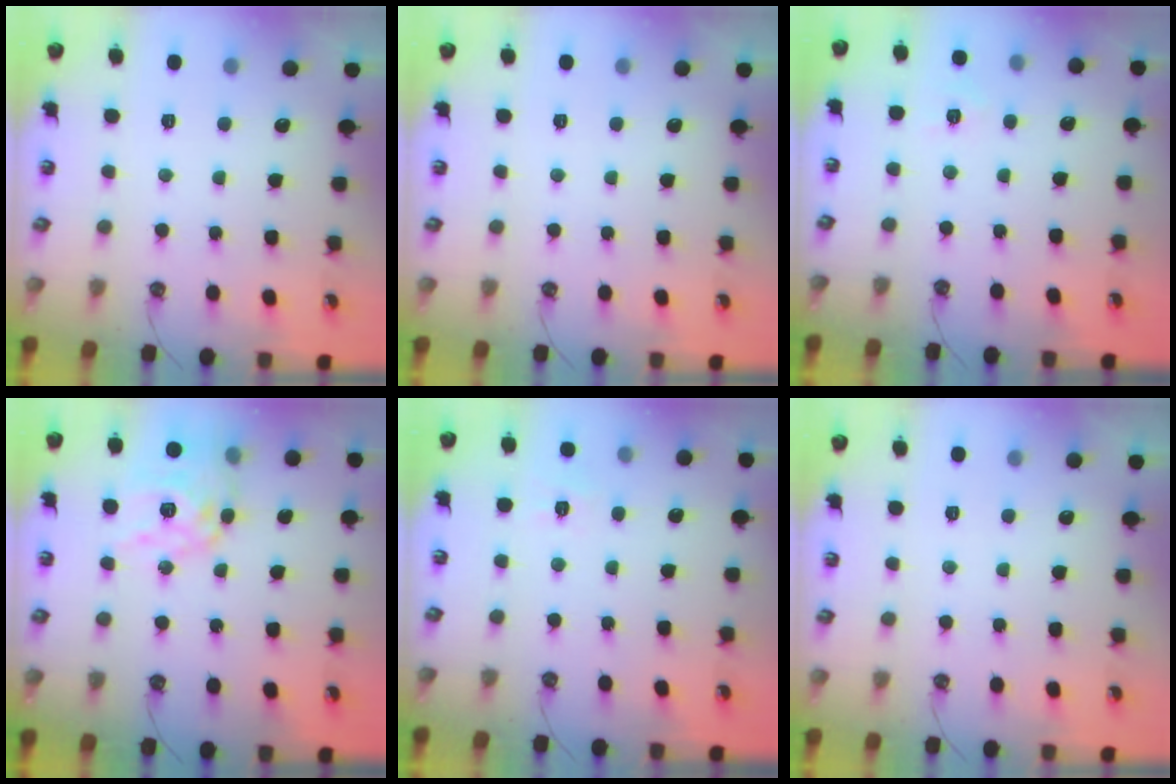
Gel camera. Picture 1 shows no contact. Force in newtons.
{"total": 0.0}
{"total": 3.1, "press": 3.0, "slide": 0.4}
{"total": 13.4, "press": 13.4, "slide": 1.3}
{"total": 2.5, "press": 2.5, "slide": 0.5}
{"total": 0.0}